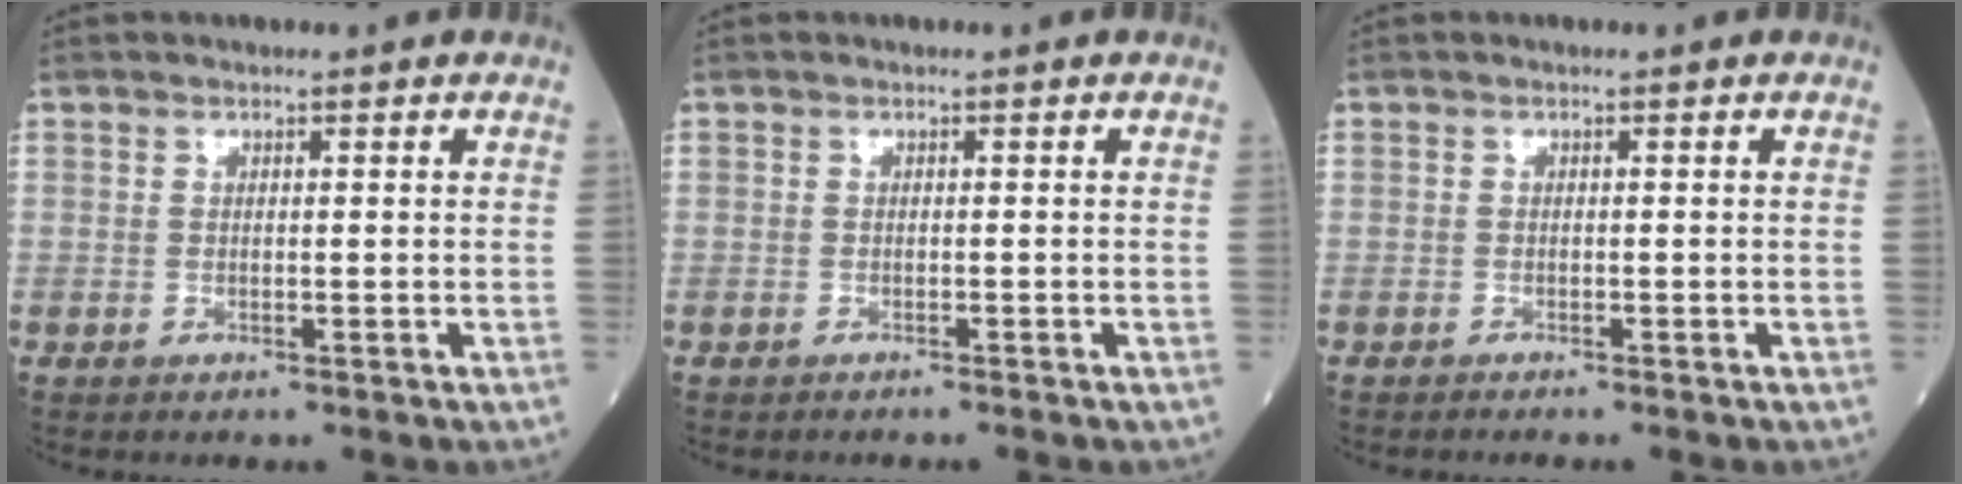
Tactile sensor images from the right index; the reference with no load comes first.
{"total": 1.2, "force": [-1.1, 0.0, 0.2], "torque": [-0.006, -0.001, -0.016]}
{"total": 0.8, "force": [-0.7, -0.1, 0.1], "torque": [-0.004, -0.001, -0.015]}